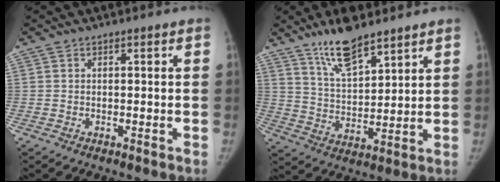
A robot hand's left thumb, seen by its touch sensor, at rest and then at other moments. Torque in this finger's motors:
{"motor_torque": [0.61, -0.38, 1.55, -1.18, 0.07]}